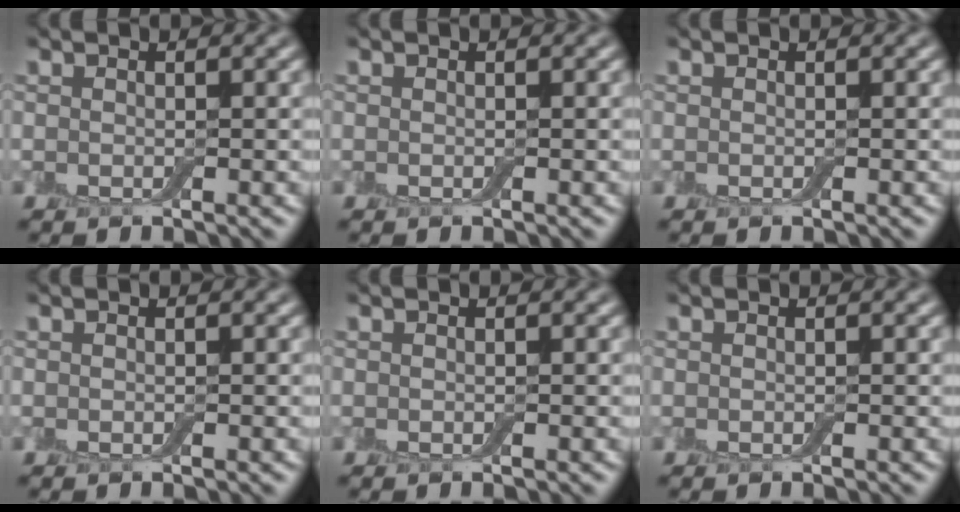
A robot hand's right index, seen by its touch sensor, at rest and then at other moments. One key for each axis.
{"total": 0.0}
{"total": 0.0}
{"total": 0.0}
{"total": 0.0}
{"total": 0.0}